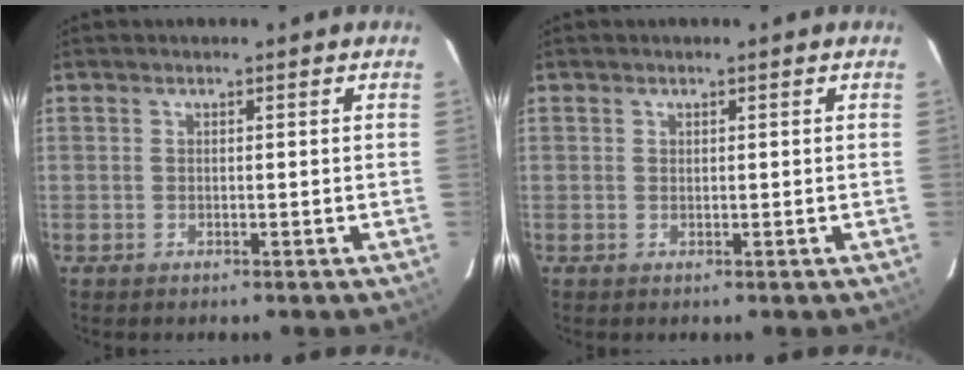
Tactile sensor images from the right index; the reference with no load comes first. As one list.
[{"total": 0.0}]